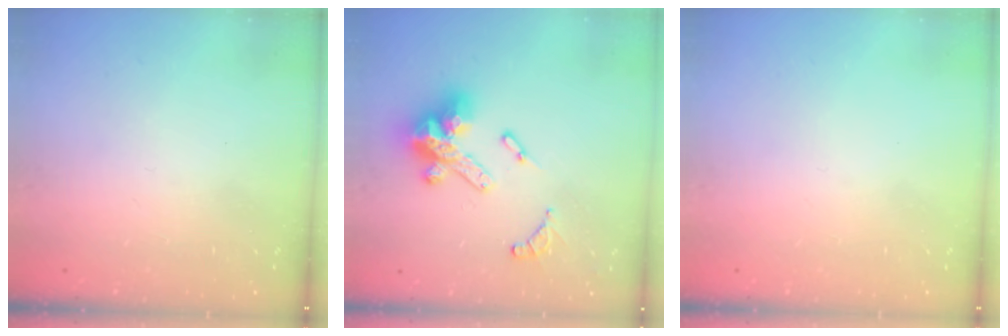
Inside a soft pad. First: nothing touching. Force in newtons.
{"total": 16.2, "press": 16.1, "slide": 1.6}
{"total": 0.0}